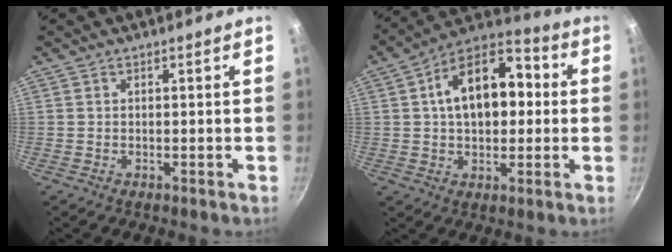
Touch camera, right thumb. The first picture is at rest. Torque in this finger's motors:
{"motor_torque": [-0.22, 0.83, 0.19, 0.10, 0.12]}